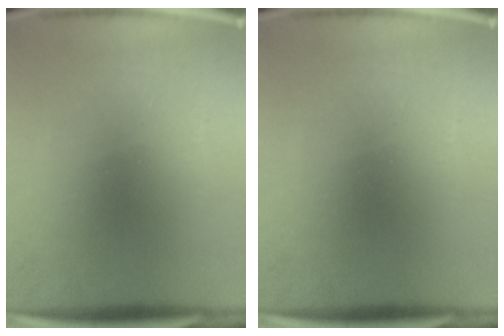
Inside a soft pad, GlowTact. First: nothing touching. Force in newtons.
{"total": 0.0}